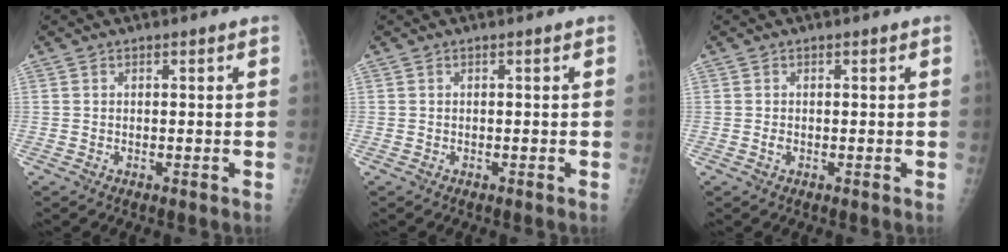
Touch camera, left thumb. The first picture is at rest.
{"total": 0.0}
{"total": 0.7, "force": [-0.1, 0.5, 0.5], "torque": [-0.006, 0.000, -0.002]}